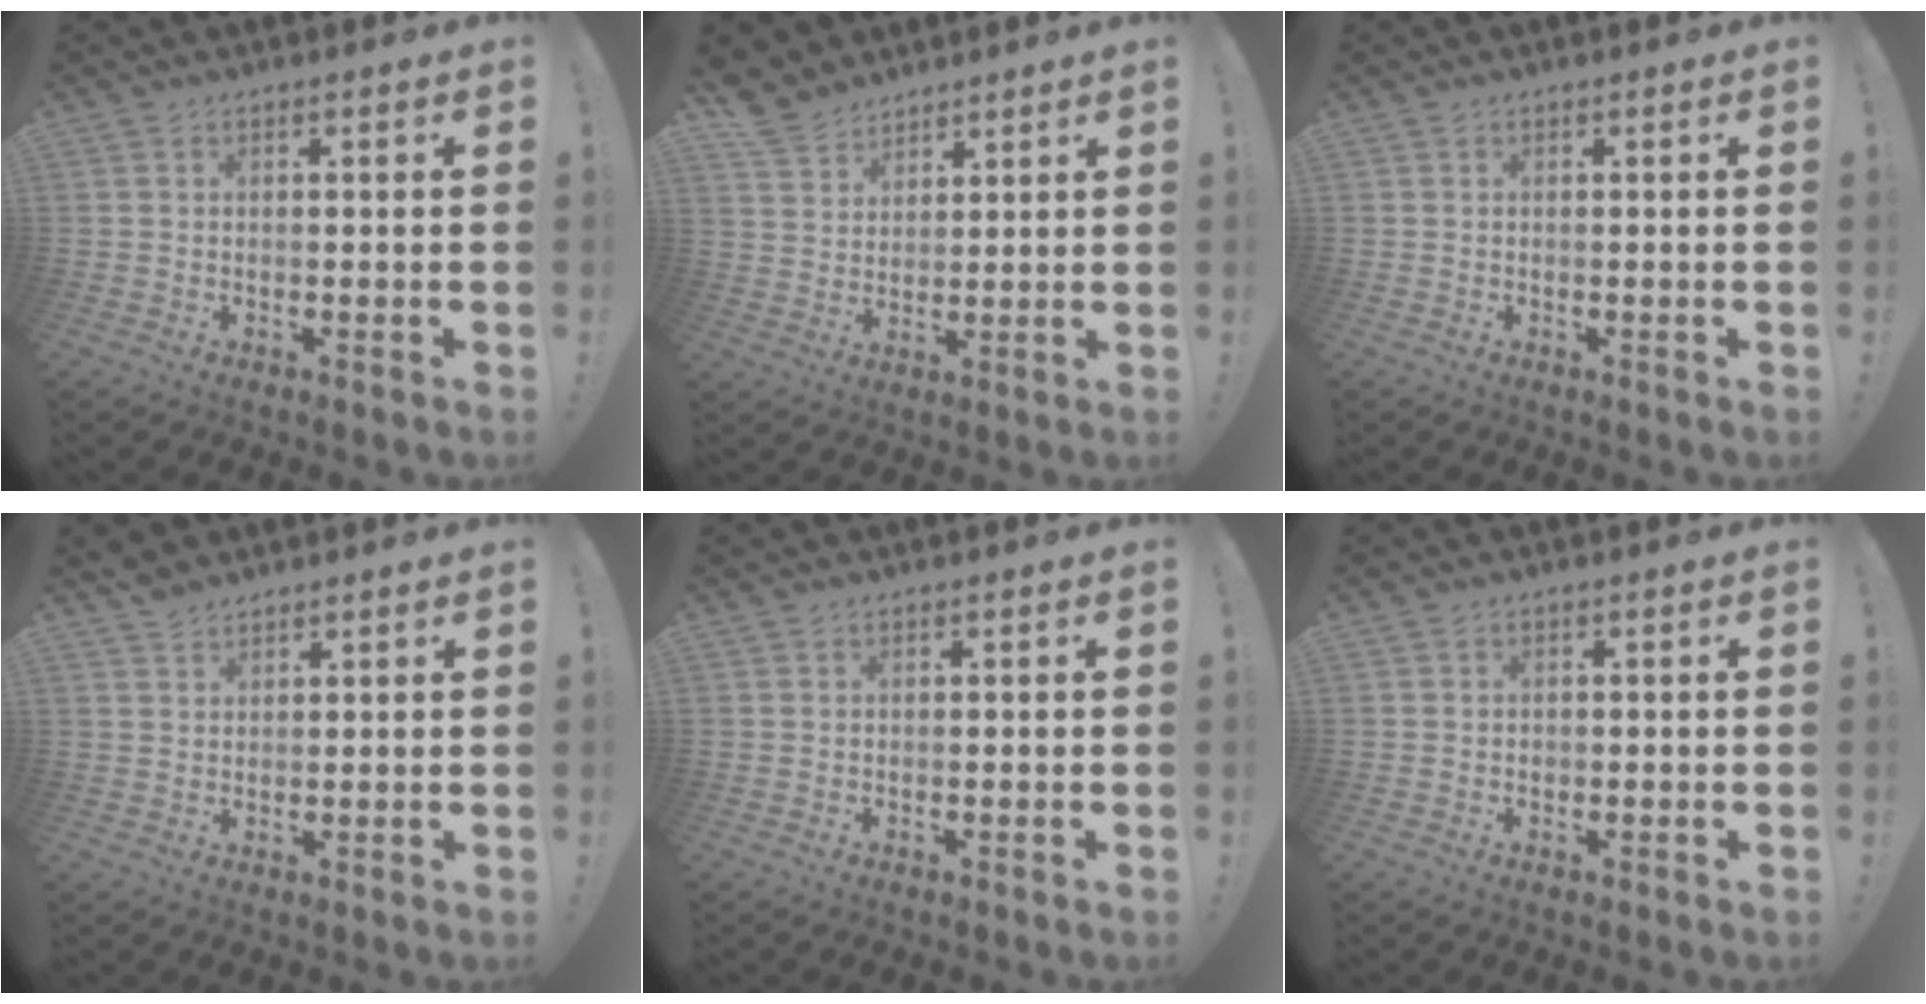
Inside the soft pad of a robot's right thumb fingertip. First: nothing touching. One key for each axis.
{"total": 7.2, "fx": 5.9, "fy": 4.0, "fz": 0.9, "tx": -0.027, "ty": -0.041, "tz": 0.119}
{"total": 0.0}
{"total": 3.0, "fx": 2.7, "fy": 1.2, "fz": 0.6, "tx": -0.007, "ty": -0.020, "tz": 0.050}
{"total": 0.0}
{"total": 0.8, "fx": -0.2, "fy": 0.7, "fz": 0.2, "tx": -0.004, "ty": 0.004, "tz": -0.004}